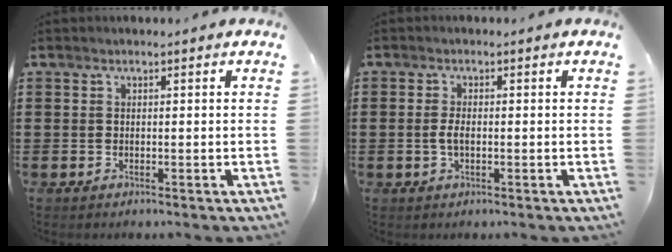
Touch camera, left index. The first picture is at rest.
{"total": 2.1, "force": [-0.4, 0.7, 1.9], "torque": [-0.051, -0.007, -0.013]}